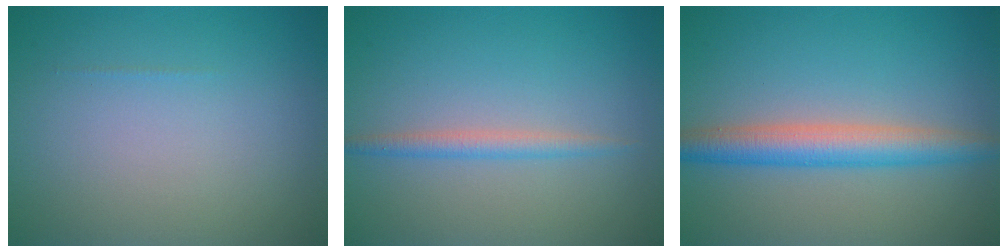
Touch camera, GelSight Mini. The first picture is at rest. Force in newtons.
{"total": 1.7, "press": 1.7, "slide": 0.0}
{"total": 4.5, "press": 4.5, "slide": 0.0}